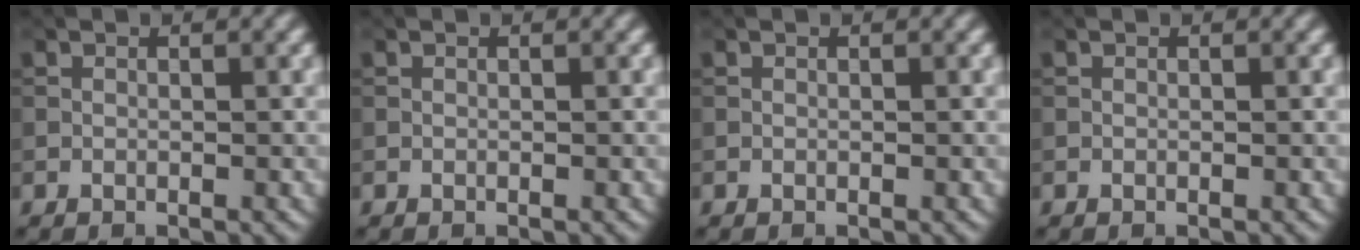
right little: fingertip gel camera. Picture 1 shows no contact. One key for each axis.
{"total": 0.0}
{"total": 0.0}
{"total": 0.0}